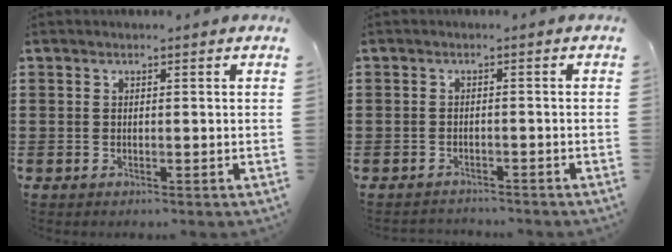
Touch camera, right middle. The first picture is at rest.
{"total": 1.6, "force": [-1.5, 0.4, -0.3], "torque": [0.000, 0.003, -0.036]}